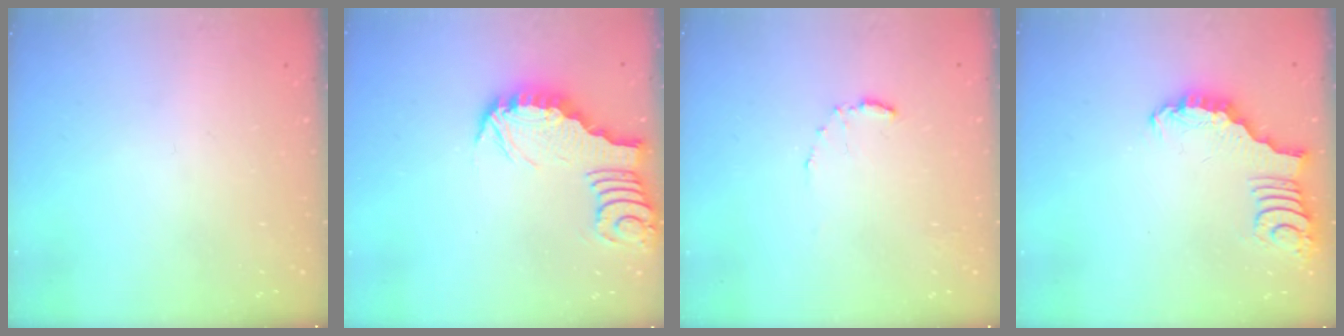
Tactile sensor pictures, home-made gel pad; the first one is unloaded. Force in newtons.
{"total": 2.9, "press": 2.9, "slide": 0.3}
{"total": 4.6, "press": 4.6, "slide": 0.5}
{"total": 3.0, "press": 2.9, "slide": 0.3}